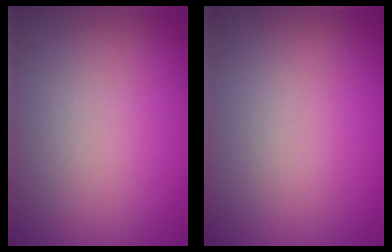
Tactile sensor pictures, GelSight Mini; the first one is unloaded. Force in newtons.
{"total": 0.0}